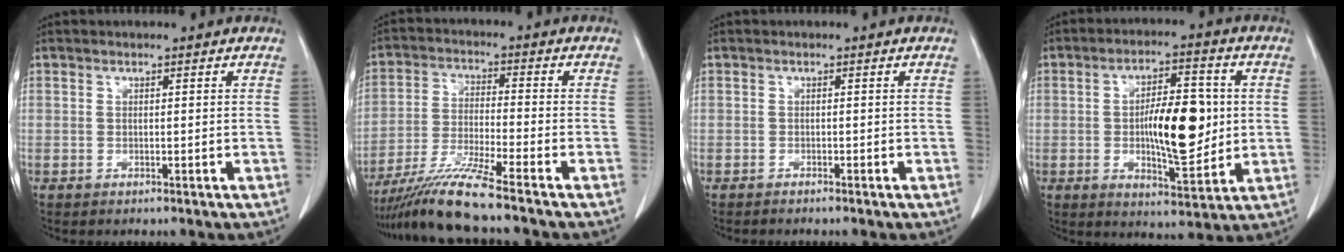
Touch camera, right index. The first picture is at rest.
{"total": 9.6, "force": [-7.9, -1.8, 5.2], "torque": [-0.101, -0.029, -0.149]}
{"total": 0.8, "force": [-0.8, -0.1, 0.2], "torque": [-0.006, -0.001, -0.013]}
{"total": 12.0, "force": [0.0, 4.0, 11.4], "torque": [-0.187, 0.004, 0.003]}